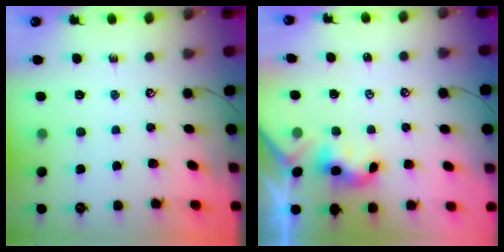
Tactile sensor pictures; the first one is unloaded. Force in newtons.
{"total": 2.0, "press": 2.0, "slide": 0.2}